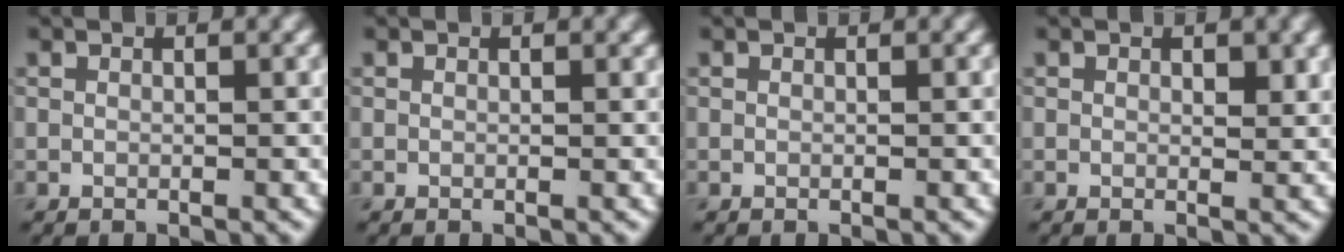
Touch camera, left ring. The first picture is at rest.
{"total": 0.0}
{"total": 0.0}
{"total": 1.3, "force": [0.5, 0.7, 1.1], "torque": [-0.011, -0.005, 0.008]}